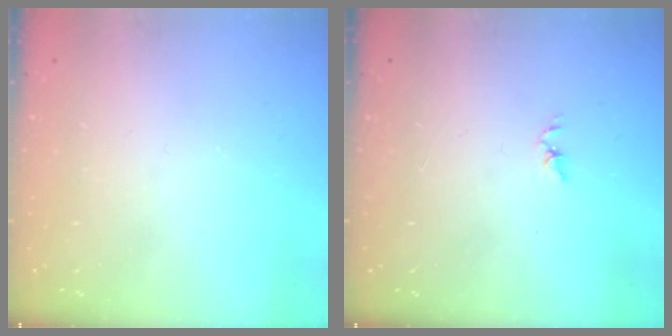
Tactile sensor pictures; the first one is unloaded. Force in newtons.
{"total": 1.8, "press": 1.7, "slide": 0.3}